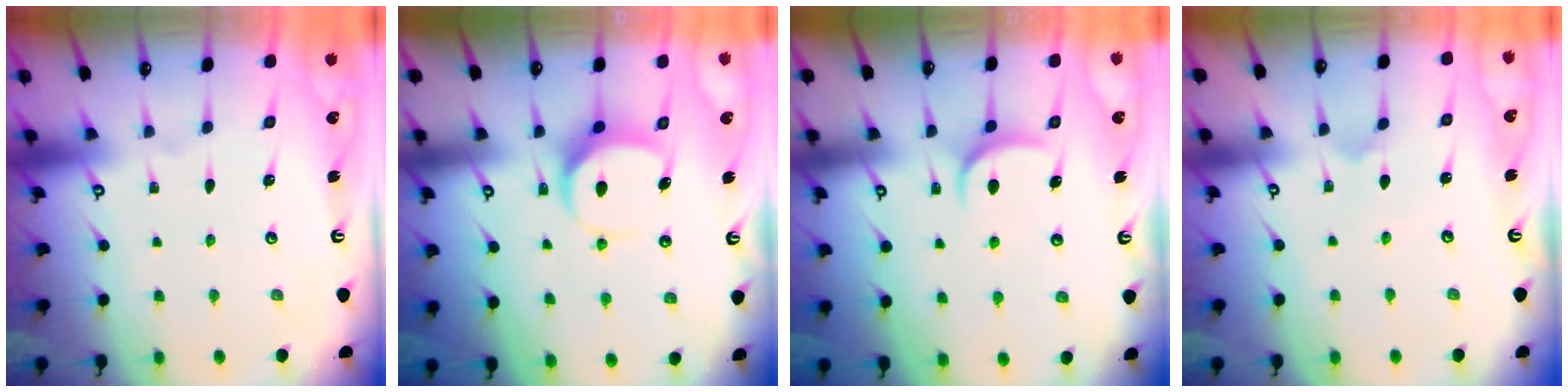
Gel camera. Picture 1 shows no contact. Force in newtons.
{"total": 6.5, "press": 6.5, "slide": 0.4}
{"total": 6.5, "press": 6.5, "slide": 0.6}
{"total": 2.5, "press": 2.5, "slide": 0.3}